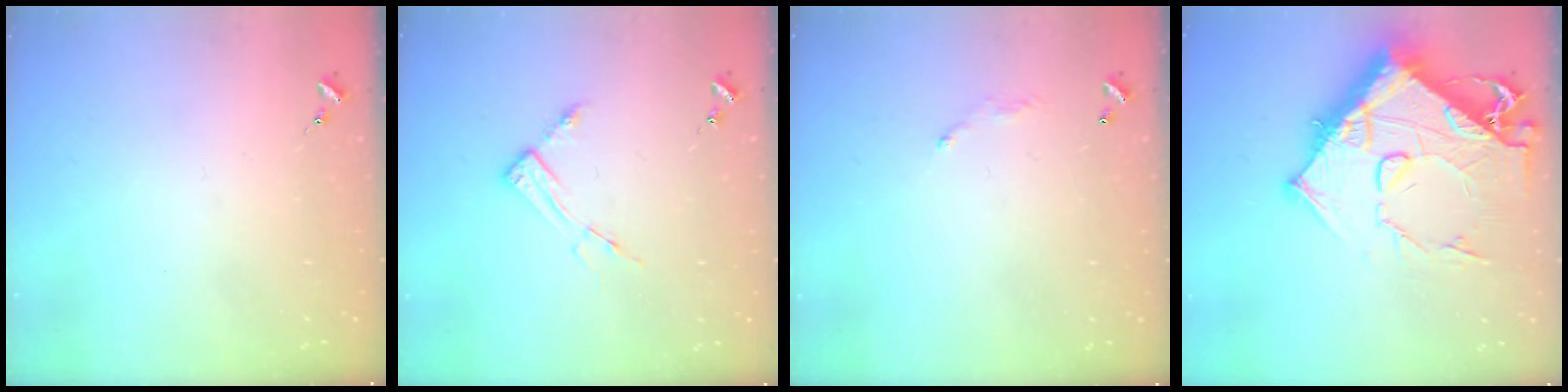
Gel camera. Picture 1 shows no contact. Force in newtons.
{"total": 6.2, "press": 6.2, "slide": 0.4}
{"total": 4.0, "press": 4.0, "slide": 0.2}
{"total": 19.8, "press": 19.7, "slide": 2.0}